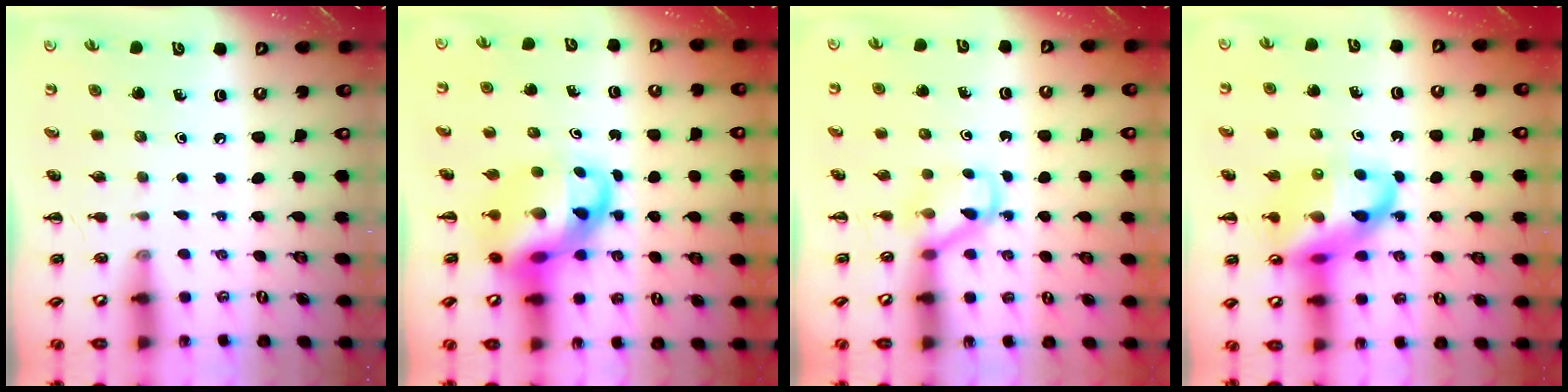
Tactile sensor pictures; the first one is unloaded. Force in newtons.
{"total": 11.7, "press": 11.3, "slide": 3.2}
{"total": 4.0, "press": 3.9, "slide": 1.0}
{"total": 17.9, "press": 17.5, "slide": 3.7}